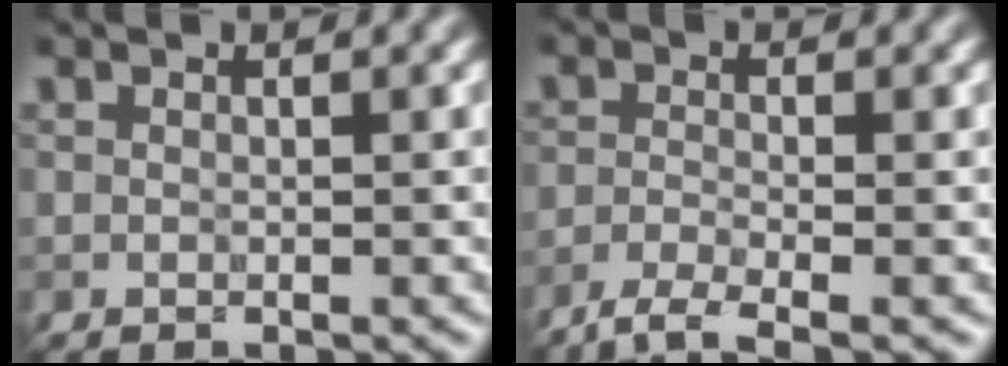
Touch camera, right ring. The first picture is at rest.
{"total": 3.2, "force": [-2.4, 0.5, 2.0], "torque": [-0.040, -0.004, -0.060]}